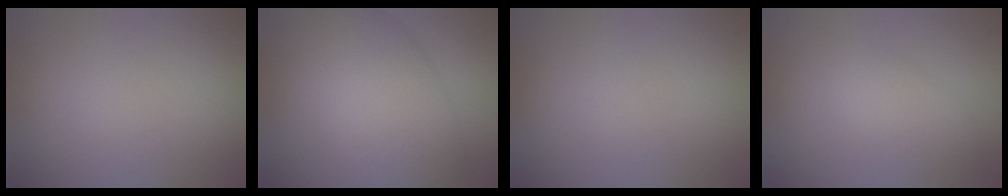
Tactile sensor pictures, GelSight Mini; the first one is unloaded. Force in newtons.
{"total": 9.6, "press": 9.6, "slide": 0.2}
{"total": 0.0}
{"total": 2.5, "press": 2.5, "slide": 0.0}